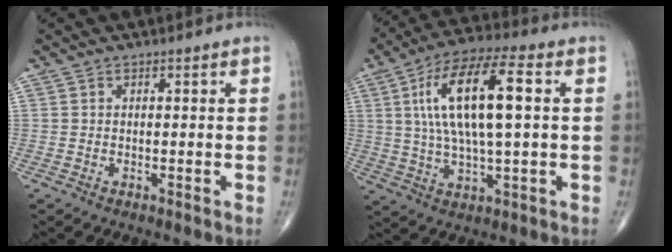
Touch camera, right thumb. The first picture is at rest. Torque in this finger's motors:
{"motor_torque": [0.57, 3.75, 1.92, 0.82, 0.66]}